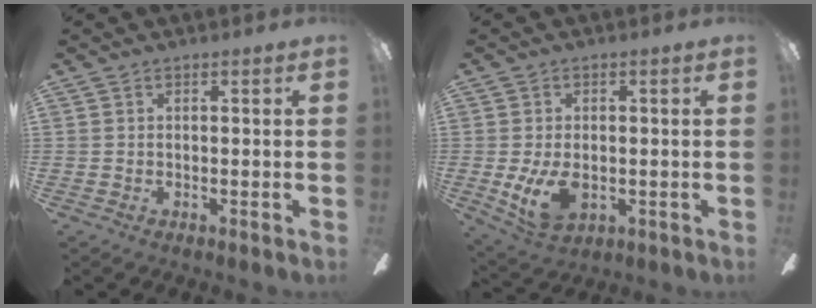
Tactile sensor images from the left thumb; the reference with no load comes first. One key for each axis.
{"total": 9.0, "fx": -1.5, "fy": 5.6, "fz": 6.8, "tx": -0.129, "ty": -0.007, "tz": -0.024}